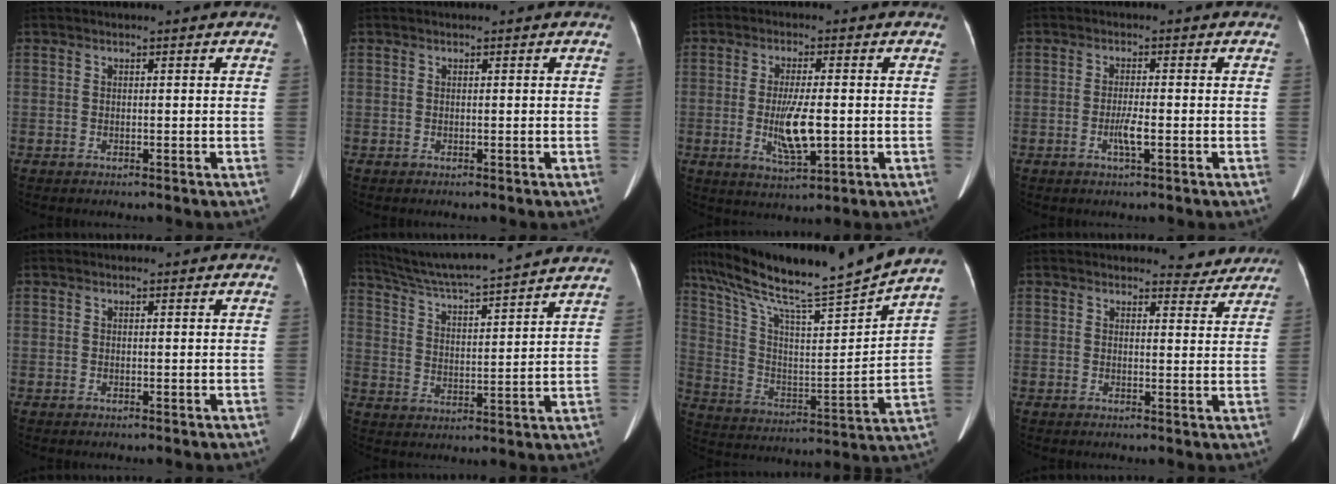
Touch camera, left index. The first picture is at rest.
{"total": 0.0}
{"total": 7.2, "force": [-1.0, 1.5, 7.0], "torque": [-0.135, -0.013, -0.015]}
{"total": 2.8, "force": [-1.0, 0.2, 2.6], "torque": [-0.053, -0.003, -0.019]}
{"total": 0.0}
{"total": 20.9, "force": [19.1, -0.2, 8.5], "torque": [-0.150, 0.004, 0.277]}
{"total": 23.9, "force": [20.6, -0.9, 12.0], "torque": [-0.221, -0.027, 0.325]}
{"total": 4.4, "force": [4.2, 1.4, 0.0], "torque": [0.008, -0.014, 0.035]}